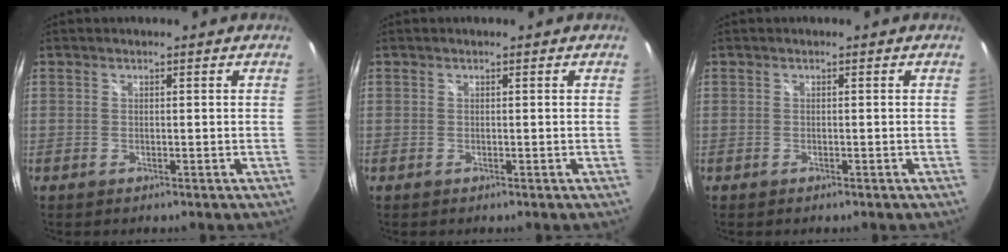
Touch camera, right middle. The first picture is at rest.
{"total": 0.0}
{"total": 0.0}